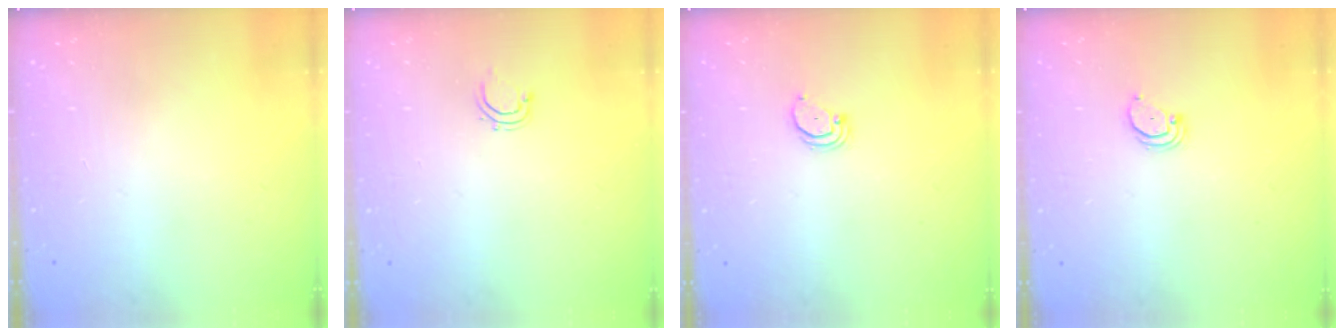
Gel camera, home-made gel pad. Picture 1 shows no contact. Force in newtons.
{"total": 2.8, "press": 2.7, "slide": 0.5}
{"total": 2.1, "press": 2.1, "slide": 0.2}
{"total": 2.1, "press": 2.1, "slide": 0.2}